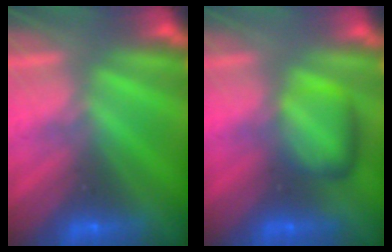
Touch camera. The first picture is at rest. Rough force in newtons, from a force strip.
{"total": 2.4}